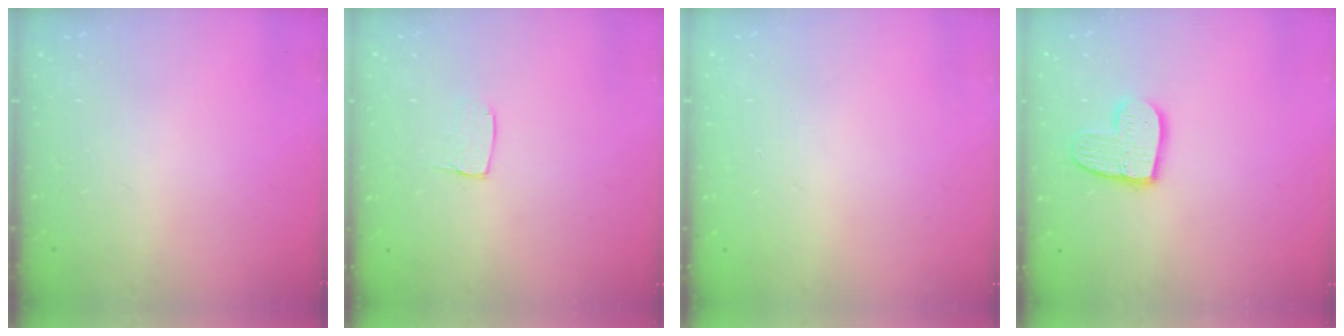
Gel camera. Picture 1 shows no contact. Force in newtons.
{"total": 4.4, "press": 4.4, "slide": 0.3}
{"total": 0.0}
{"total": 11.5, "press": 11.4, "slide": 0.9}